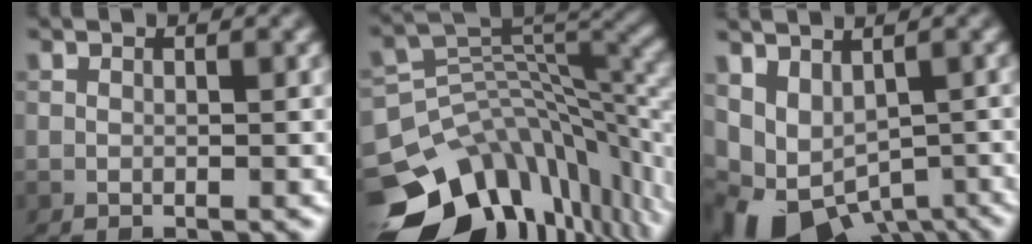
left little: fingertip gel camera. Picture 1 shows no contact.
{"total": 13.7, "force": [-7.2, 8.4, 8.2], "torque": [-0.173, -0.008, -0.107]}
{"total": 8.3, "force": [-3.6, 5.3, 5.2], "torque": [-0.090, -0.024, -0.036]}